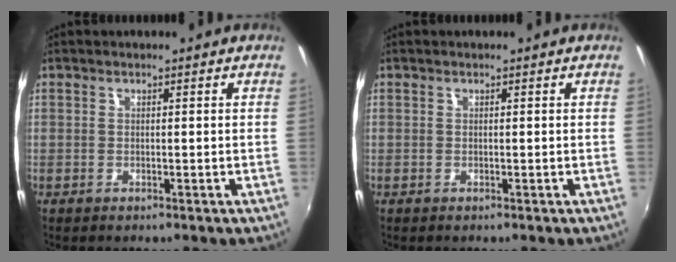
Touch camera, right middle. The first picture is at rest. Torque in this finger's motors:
{"motor_torque": [0.08, -0.25, 0.04, 0.00]}